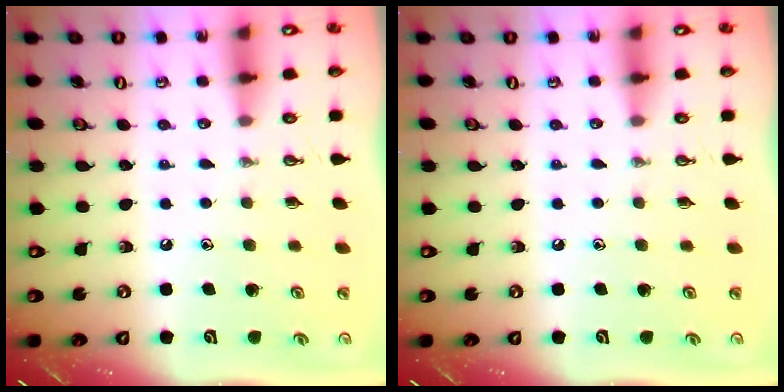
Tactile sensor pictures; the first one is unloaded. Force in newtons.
{"total": 0.0}